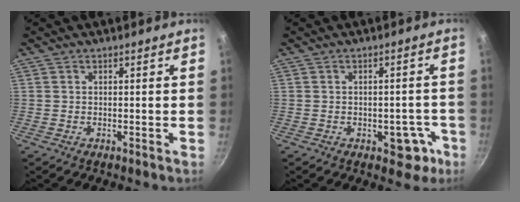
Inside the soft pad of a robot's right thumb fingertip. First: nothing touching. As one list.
[{"total": 5.6, "force": [-2.6, 3.3, 3.7], "torque": [-0.016, 0.021, -0.027]}]